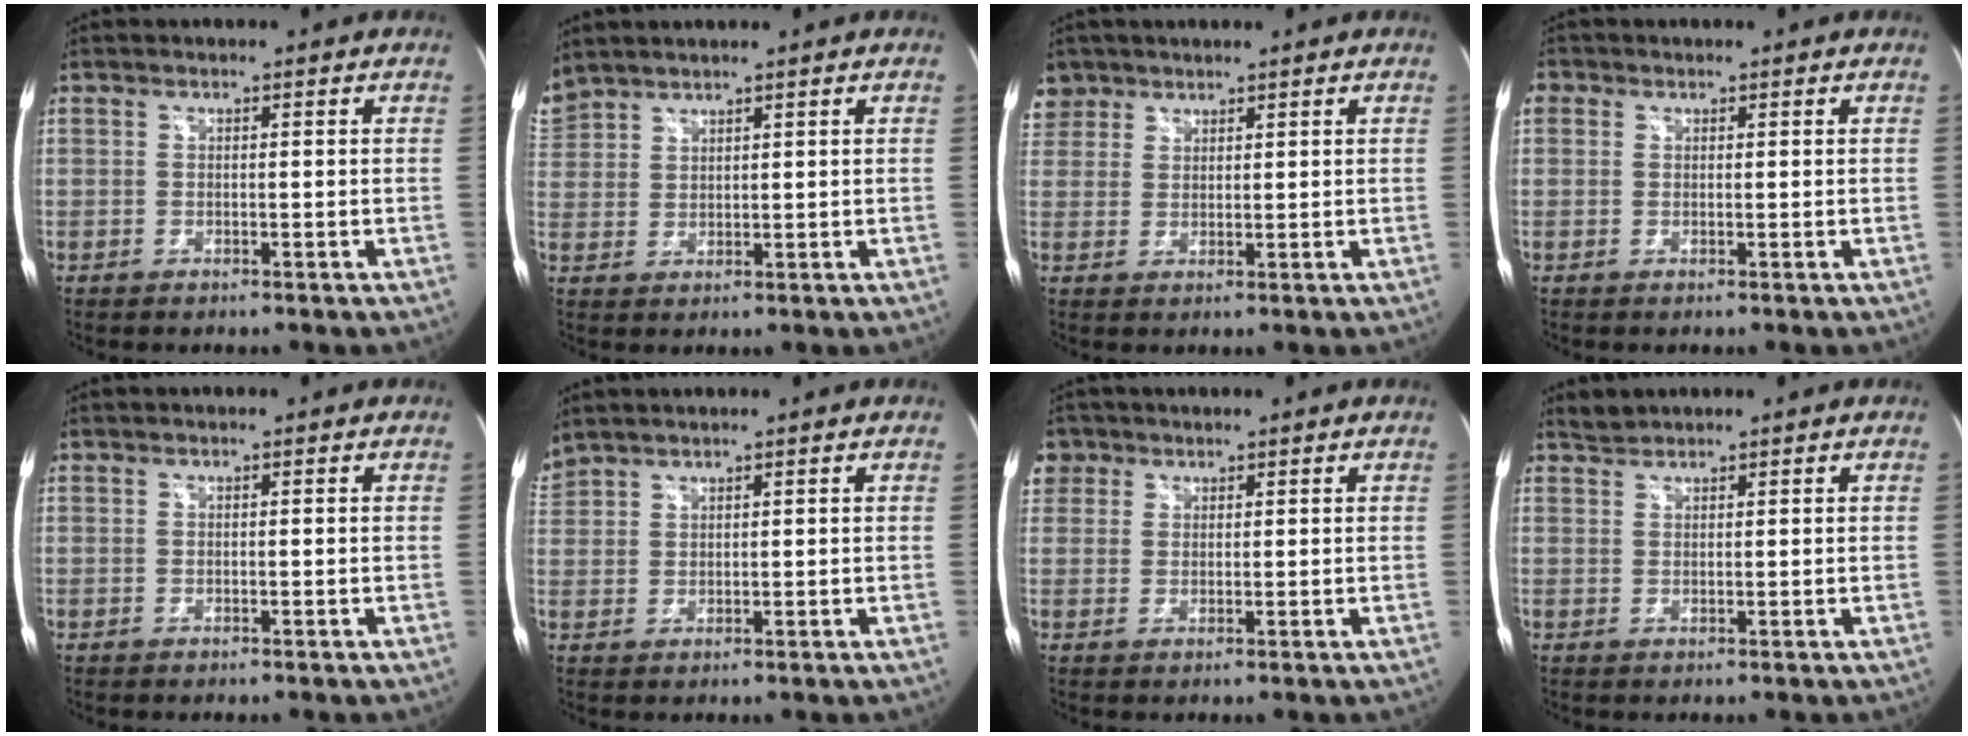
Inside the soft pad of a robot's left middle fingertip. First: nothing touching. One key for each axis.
{"total": 5.0, "fx": 4.8, "fy": 1.2, "fz": 0.9, "tx": -0.034, "ty": 0.022, "tz": 0.105}
{"total": 4.6, "fx": 3.4, "fy": 3.1, "fz": -0.2, "tx": 0.010, "ty": 0.011, "tz": 0.068}
{"total": 2.1, "fx": 0.8, "fy": 1.9, "fz": 0.5, "tx": -0.008, "ty": 0.014, "tz": 0.014}
{"total": 0.0}
{"total": 3.8, "fx": 3.6, "fy": 0.5, "fz": 1.0, "tx": -0.034, "ty": 0.030, "tz": 0.078}
{"total": 4.9, "fx": 2.7, "fy": 4.1, "fz": 0.6, "tx": -0.014, "ty": 0.017, "tz": 0.052}
{"total": 1.6, "fx": 1.5, "fy": 0.1, "fz": -0.3, "tx": -0.001, "ty": 0.004, "tz": 0.032}